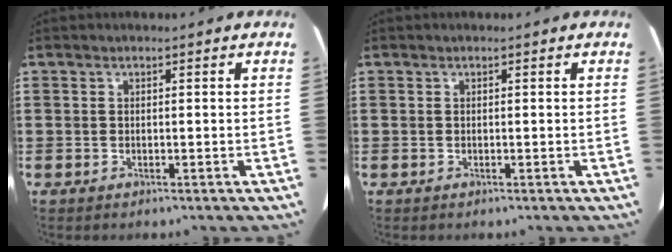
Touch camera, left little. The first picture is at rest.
{"total": 0.0}